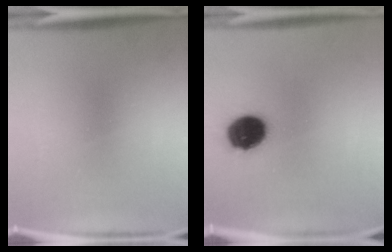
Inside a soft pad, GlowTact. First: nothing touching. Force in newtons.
{"total": 11.8}